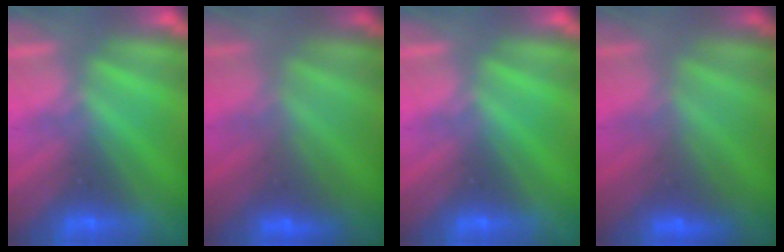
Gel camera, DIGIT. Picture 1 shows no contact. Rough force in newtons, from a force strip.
{"total": 2.8}
{"total": 0.0}
{"total": 2.8}